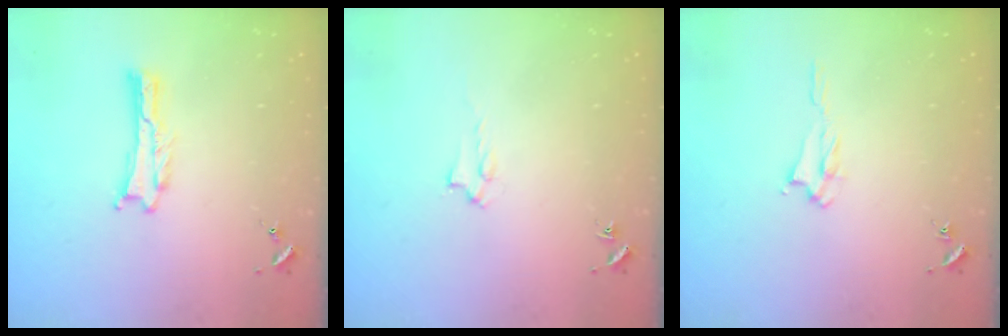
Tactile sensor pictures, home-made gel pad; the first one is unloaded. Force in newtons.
{"total": 1.4, "press": 1.4, "slide": 0.2}
{"total": 2.1, "press": 2.0, "slide": 0.3}